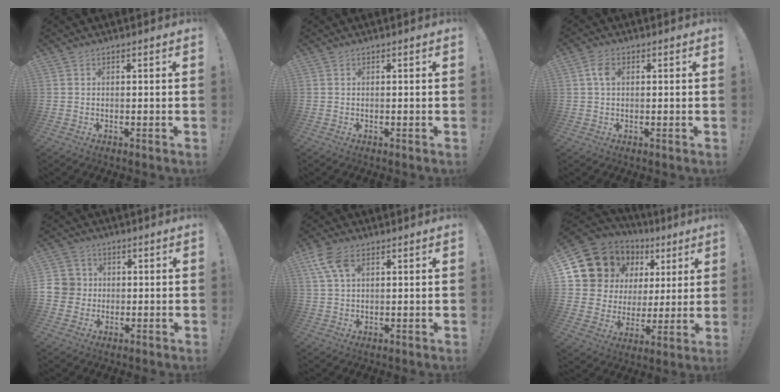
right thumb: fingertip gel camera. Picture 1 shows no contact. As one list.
[{"total": 0.0}, {"total": 3.6, "force": [0.8, 2.2, 2.7], "torque": [-0.052, 0.008, 0.013]}, {"total": 6.9, "force": [0.1, 6.6, 1.8], "torque": [-0.045, 0.011, 0.006]}, {"total": 7.7, "force": [3.6, 4.2, 5.5], "torque": [-0.110, -0.001, 0.071]}, {"total": 12.8, "force": [7.8, 9.3, 4.1], "torque": [-0.081, -0.055, 0.163]}]